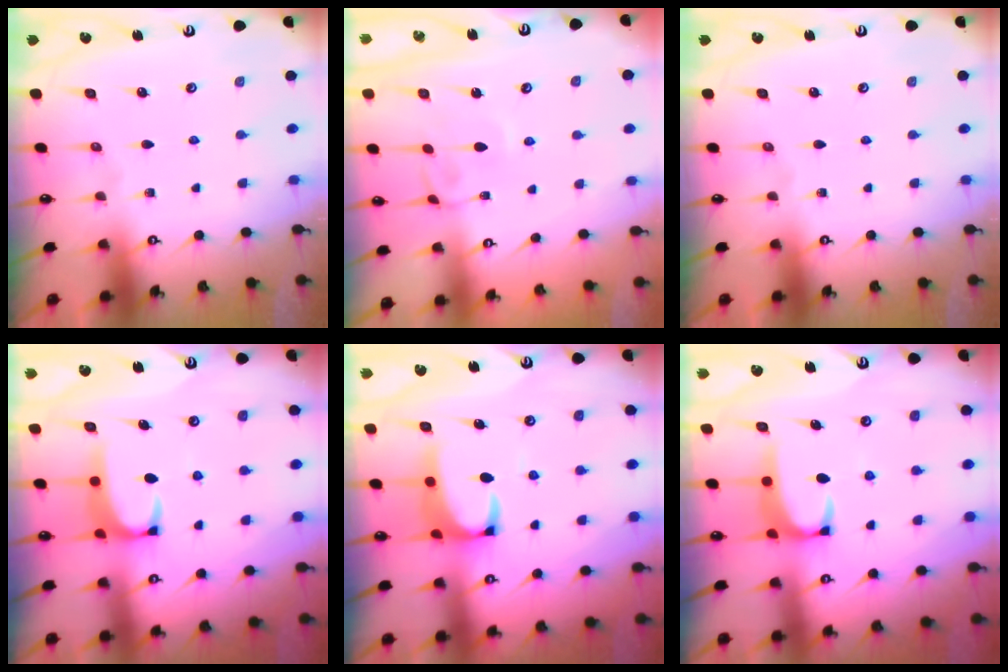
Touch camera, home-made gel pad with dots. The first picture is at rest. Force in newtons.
{"total": 3.9, "press": 3.9, "slide": 0.1}
{"total": 0.0}
{"total": 2.0, "press": 2.0, "slide": 0.3}
{"total": 2.7, "press": 2.5, "slide": 1.1}
{"total": 2.0, "press": 2.0, "slide": 0.3}